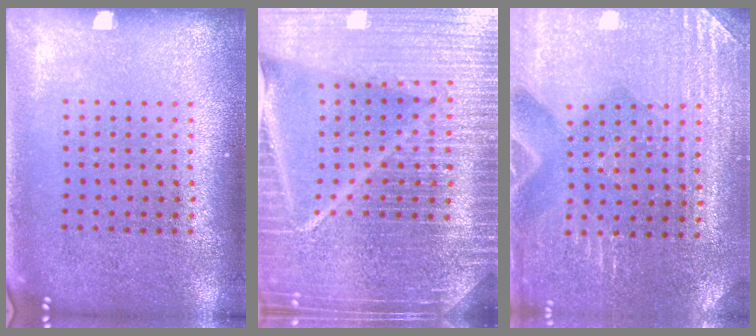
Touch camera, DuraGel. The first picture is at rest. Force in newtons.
{"total": 6.7, "press": 5.7, "slide": 3.4}
{"total": 3.1, "press": 3.1, "slide": 0.4}